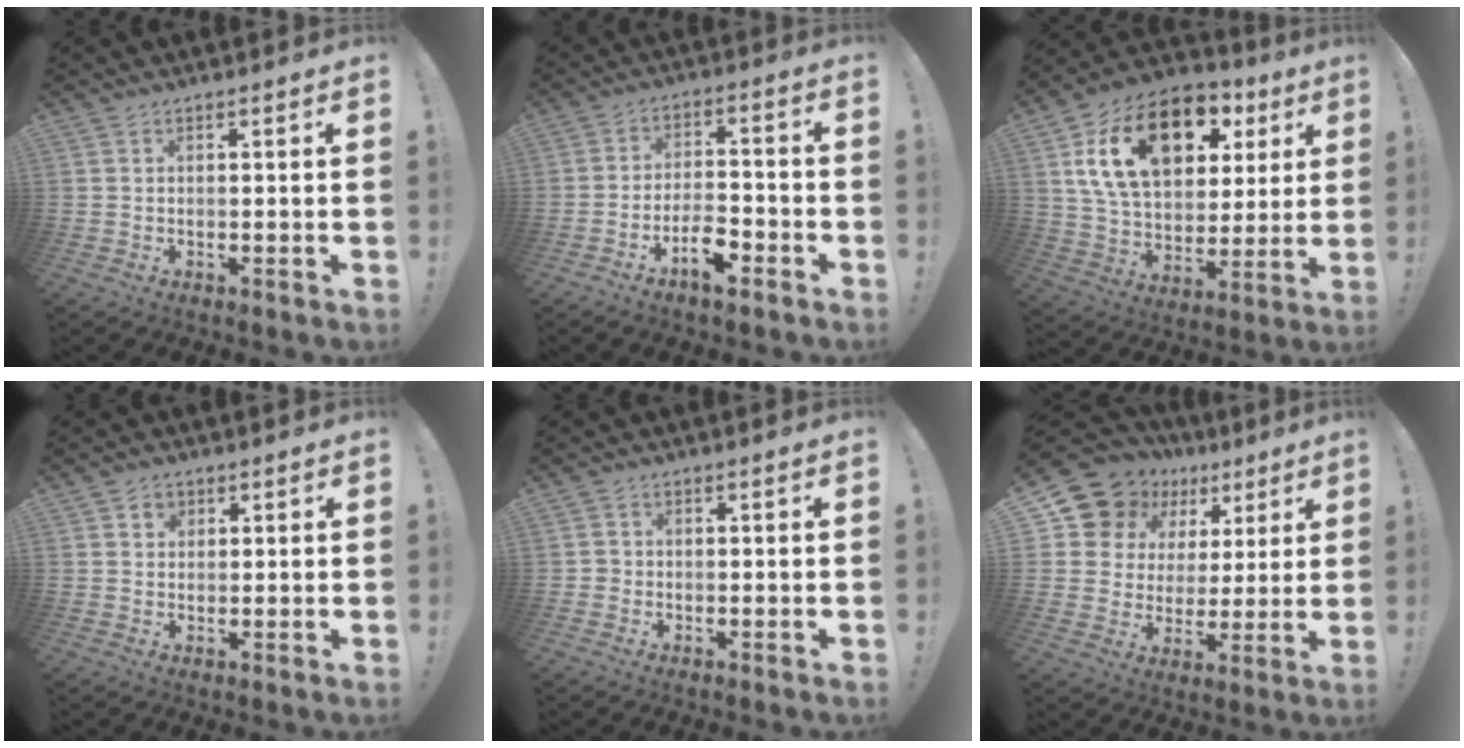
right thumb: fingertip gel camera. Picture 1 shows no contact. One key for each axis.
{"total": 8.9, "fx": -5.5, "fy": 4.0, "fz": 5.8, "tx": -0.090, "ty": 0.038, "tz": -0.094}
{"total": 22.5, "fx": 9.1, "fy": 14.5, "fz": 14.6, "tx": -0.250, "ty": -0.026, "tz": 0.166}
{"total": 2.6, "fx": 1.0, "fy": 2.2, "fz": 0.8, "tx": -0.002, "ty": -0.005, "tz": 0.015}
{"total": 1.8, "fx": -0.4, "fy": 1.7, "fz": 0.4, "tx": -0.014, "ty": 0.008, "tz": -0.006}
{"total": 13.9, "fx": 8.5, "fy": 10.1, "fz": 4.3, "tx": -0.087, "ty": -0.053, "tz": 0.174}